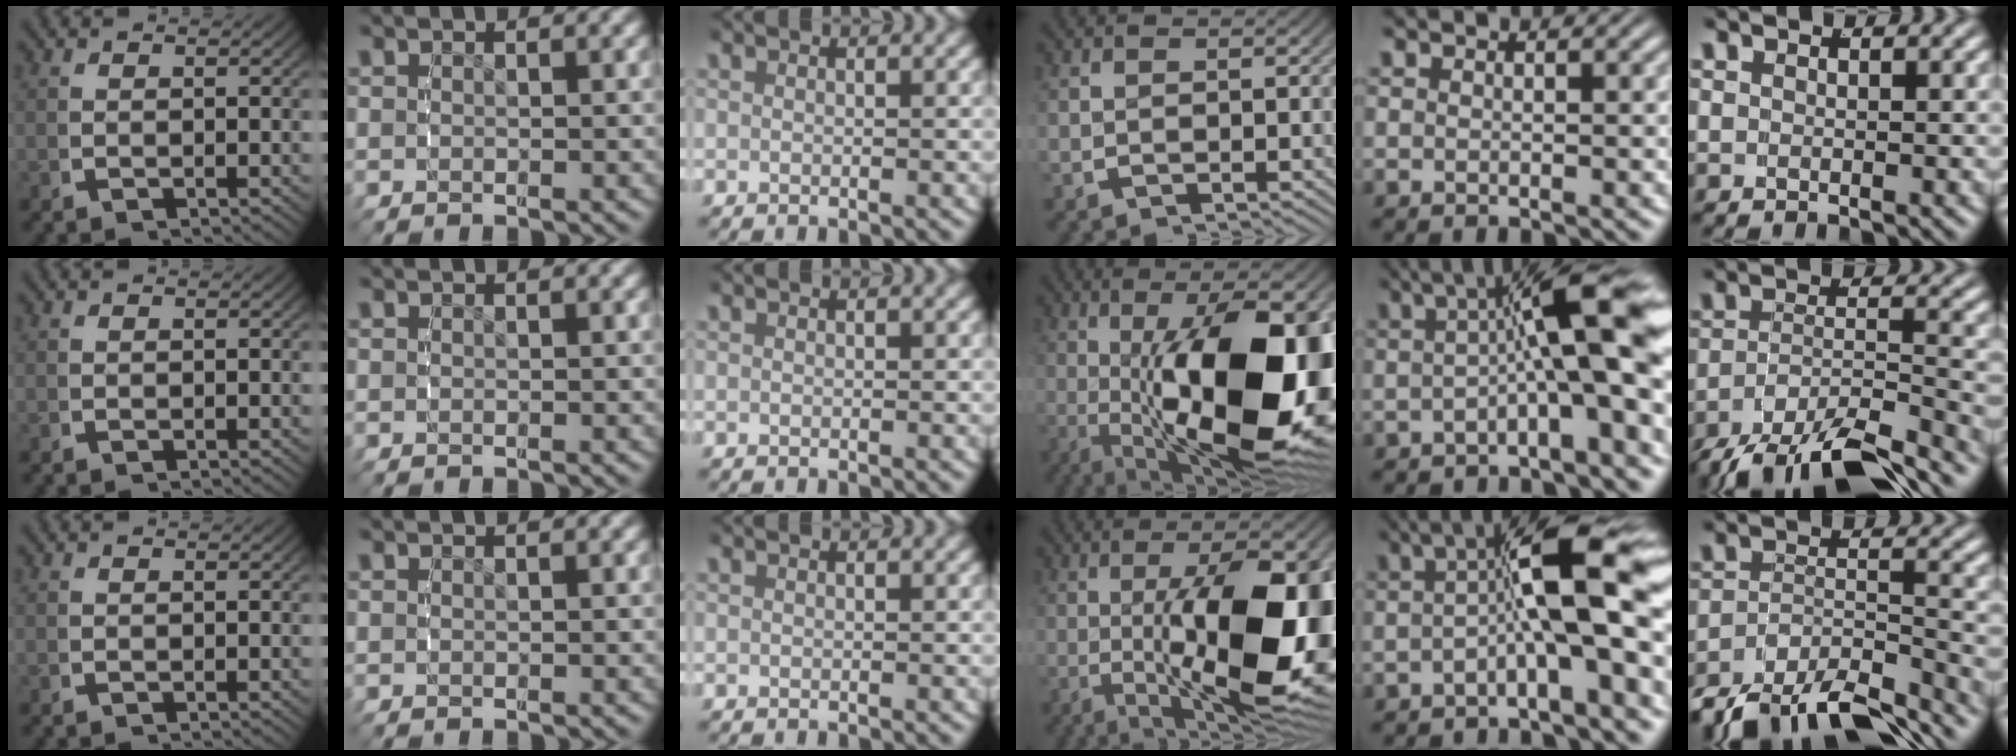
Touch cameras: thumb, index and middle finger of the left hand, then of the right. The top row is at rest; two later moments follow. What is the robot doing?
{"motion": "grasp_and_lifting", "object": "bottle cap"}